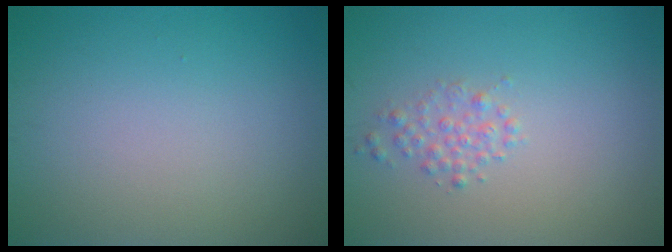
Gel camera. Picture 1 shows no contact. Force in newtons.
{"total": 1.5, "press": 1.5, "slide": 0.1}